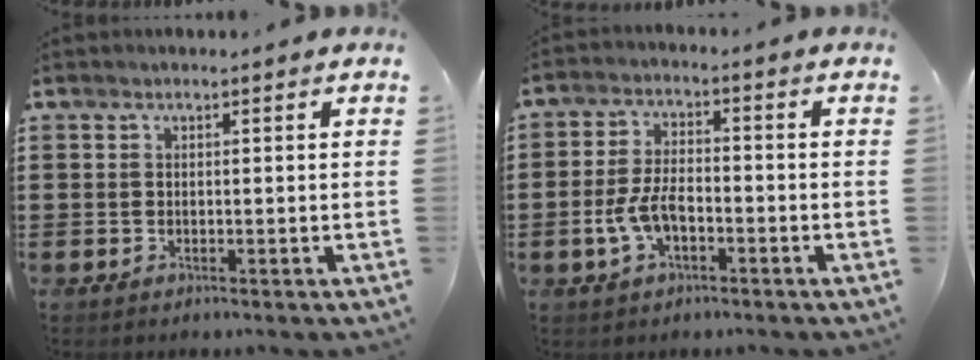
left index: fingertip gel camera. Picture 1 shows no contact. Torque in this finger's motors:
{"motor_torque": [0.49, -0.07, 0.44, 0.11]}